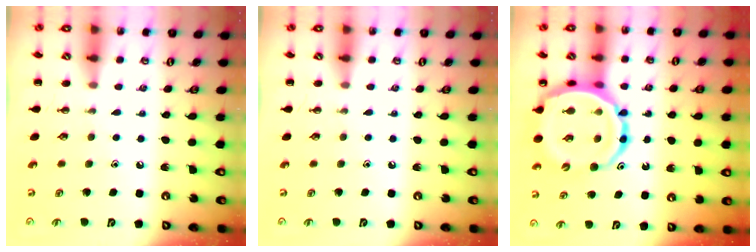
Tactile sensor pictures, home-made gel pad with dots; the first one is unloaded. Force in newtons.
{"total": 0.0}
{"total": 15.9, "press": 15.4, "slide": 3.9}